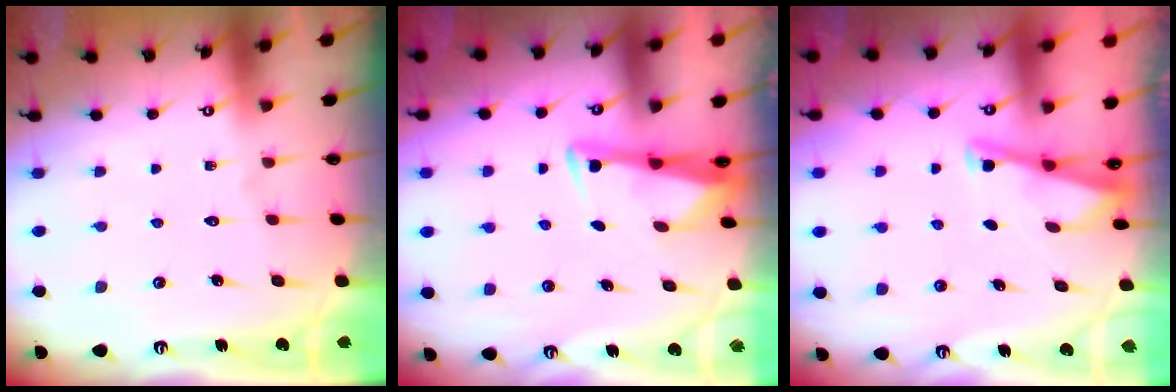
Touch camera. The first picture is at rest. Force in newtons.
{"total": 3.3, "press": 3.3, "slide": 0.4}
{"total": 3.2, "press": 3.1, "slide": 0.4}